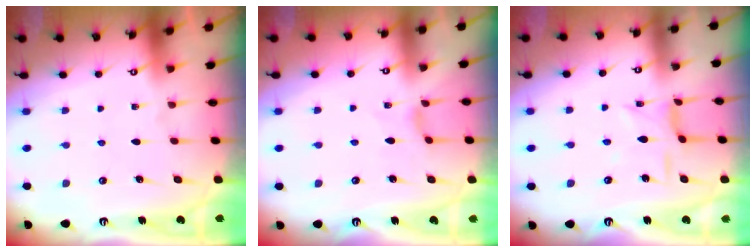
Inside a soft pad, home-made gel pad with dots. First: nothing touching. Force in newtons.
{"total": 0.0}
{"total": 4.7, "press": 4.7, "slide": 0.1}